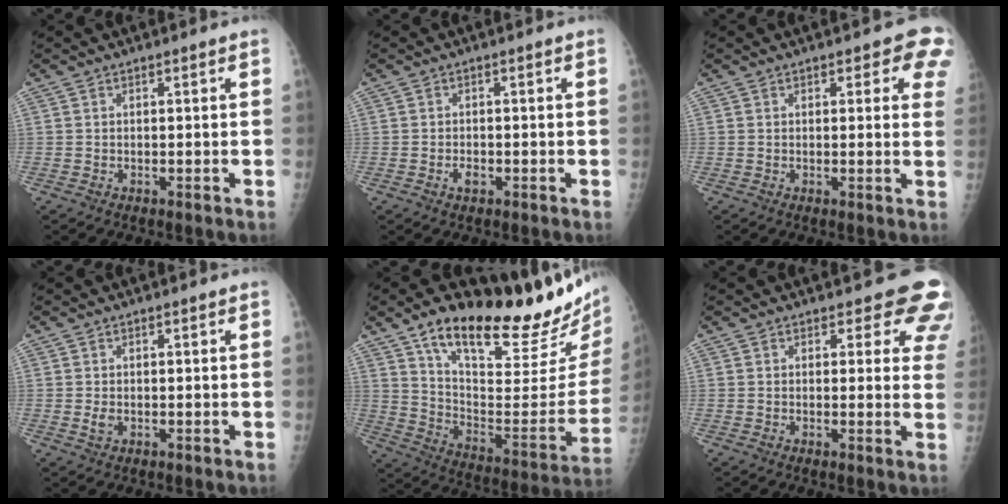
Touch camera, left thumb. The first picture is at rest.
{"total": 1.7, "force": [-0.8, 1.0, 1.1], "torque": [-0.016, 0.003, -0.013]}
{"total": 6.1, "force": [3.4, 2.9, 4.1], "torque": [-0.007, -0.010, 0.026]}
{"total": 1.2, "force": [-0.1, 0.8, 0.9], "torque": [-0.015, -0.003, -0.002]}
{"total": 29.3, "force": [21.2, 7.8, 18.6], "torque": [-0.245, -0.089, 0.324]}
{"total": 7.9, "force": [6.6, 3.7, 2.2], "torque": [0.029, -0.027, 0.044]}